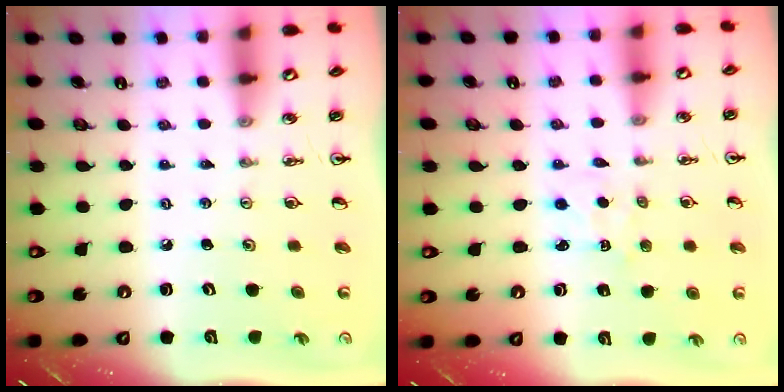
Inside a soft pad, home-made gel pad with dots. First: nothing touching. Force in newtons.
{"total": 1.8, "press": 1.7, "slide": 0.3}